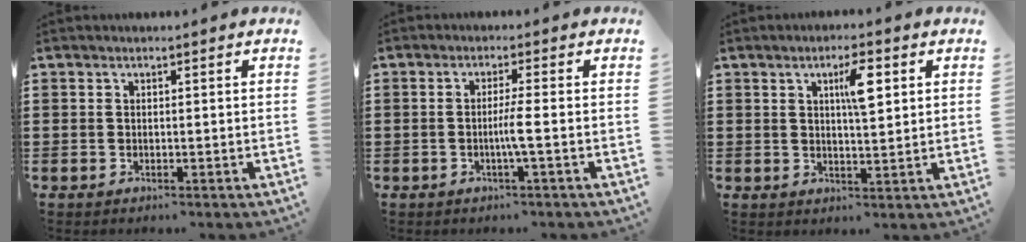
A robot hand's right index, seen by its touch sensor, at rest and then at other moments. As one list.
[{"total": 3.0, "force": [-0.7, -0.6, 2.9], "torque": [-0.051, -0.009, -0.016]}, {"total": 5.2, "force": [1.9, 1.3, 4.7], "torque": [-0.083, 0.004, 0.025]}]